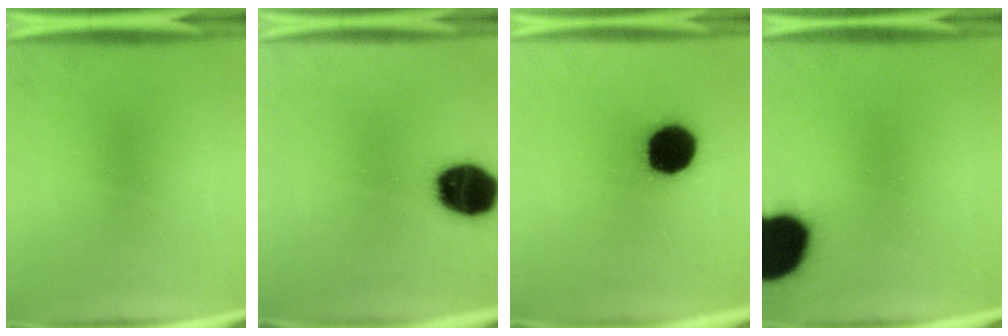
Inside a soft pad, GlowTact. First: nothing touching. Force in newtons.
{"total": 16.1}
{"total": 15.1}
{"total": 20.1}